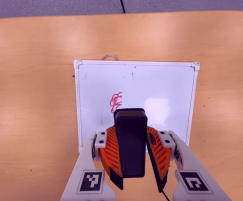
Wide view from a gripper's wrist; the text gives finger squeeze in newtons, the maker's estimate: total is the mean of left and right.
{"total": 11.8, "left": 10.5, "right": 13.1}